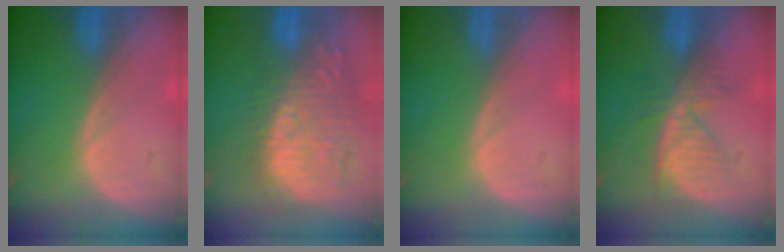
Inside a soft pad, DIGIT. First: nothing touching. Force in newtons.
{"total": 12.1, "press": 11.3, "slide": 4.3}
{"total": 0.0}
{"total": 6.0, "press": 5.9, "slide": 0.6}